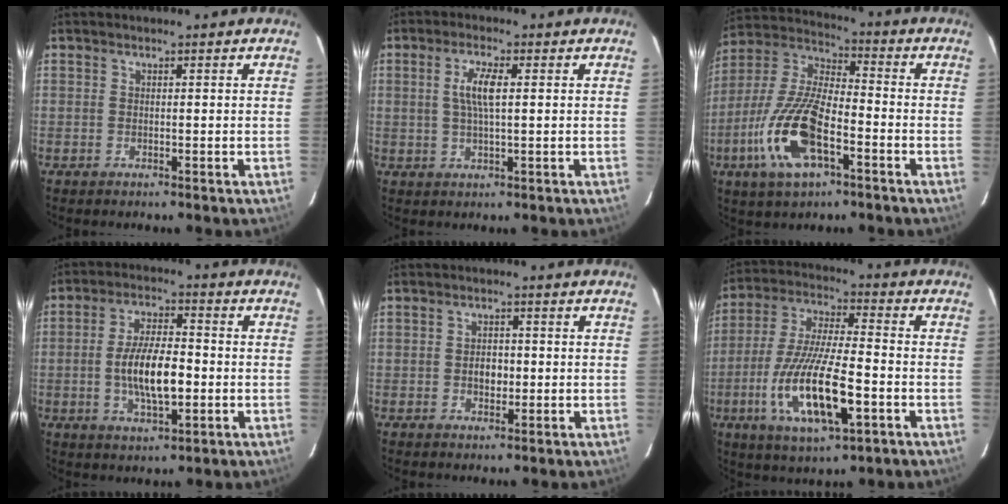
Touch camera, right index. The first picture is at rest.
{"total": 4.8, "force": [0.8, 1.0, 4.6], "torque": [-0.089, 0.003, 0.016]}
{"total": 17.2, "force": [-6.9, 6.6, 14.2], "torque": [-0.310, -0.011, -0.138]}
{"total": 10.7, "force": [-1.8, 4.0, 9.7], "torque": [-0.187, 0.000, -0.028]}
{"total": 2.9, "force": [-0.4, 2.2, 1.8], "torque": [-0.031, 0.006, -0.006]}
{"total": 17.9, "force": [-6.1, 4.8, 16.1], "torque": [-0.333, -0.022, -0.108]}